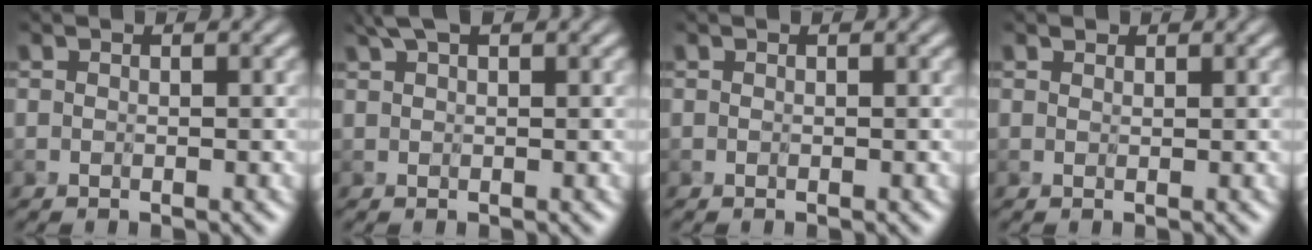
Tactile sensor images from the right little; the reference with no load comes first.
{"total": 2.2, "force": [1.7, 0.6, 1.3], "torque": [-0.019, 0.009, 0.034]}
{"total": 0.0}
{"total": 0.6, "force": [0.6, 0.2, 0.1], "torque": [-0.003, 0.000, 0.010]}